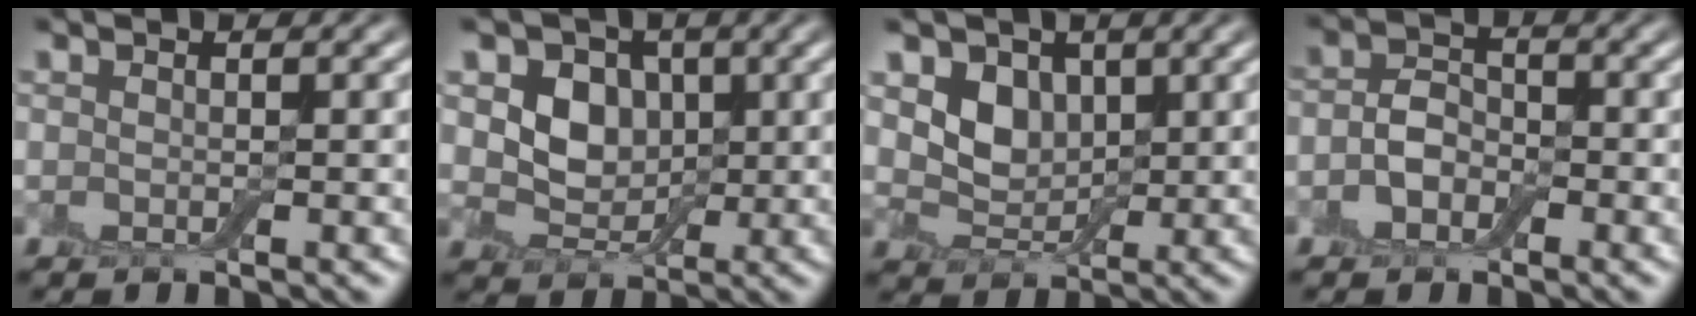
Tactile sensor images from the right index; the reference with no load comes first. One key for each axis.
{"total": 4.4, "fx": 0.6, "fy": 3.7, "fz": 2.4, "tx": -0.044, "ty": -0.008, "tz": 0.000}
{"total": 3.6, "fx": 0.8, "fy": 2.9, "fz": 1.9, "tx": -0.039, "ty": -0.011, "tz": 0.009}
{"total": 2.7, "fx": -1.3, "fy": 2.0, "fz": 1.4, "tx": -0.024, "ty": 0.001, "tz": -0.031}